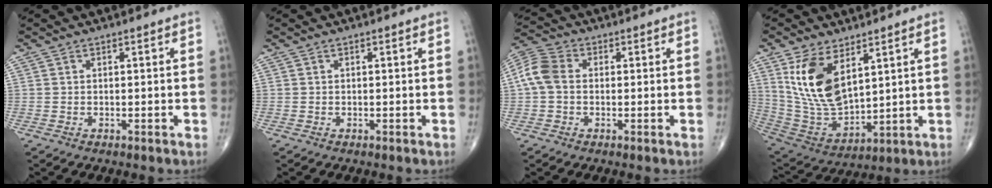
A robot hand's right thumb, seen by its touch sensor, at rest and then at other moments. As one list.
[{"total": 0.0}, {"total": 6.9, "force": [0.2, 5.0, 4.7], "torque": [-0.102, 0.021, -0.006]}, {"total": 15.5, "force": [6.6, 7.9, 11.6], "torque": [-0.209, -0.031, 0.149]}]